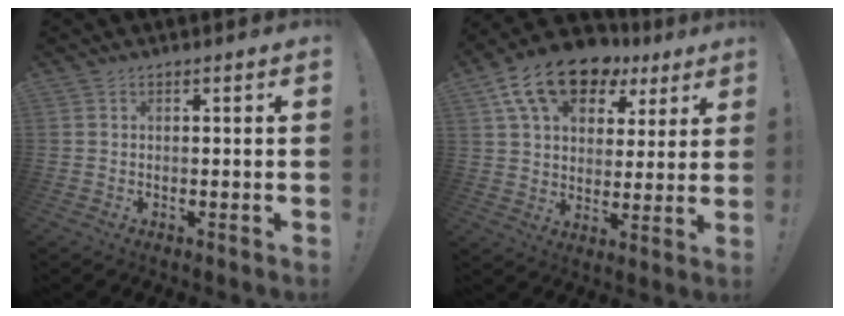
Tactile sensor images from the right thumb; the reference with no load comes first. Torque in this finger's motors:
{"motor_torque": [-0.19, 2.36, 1.40, 0.38, 0.08]}